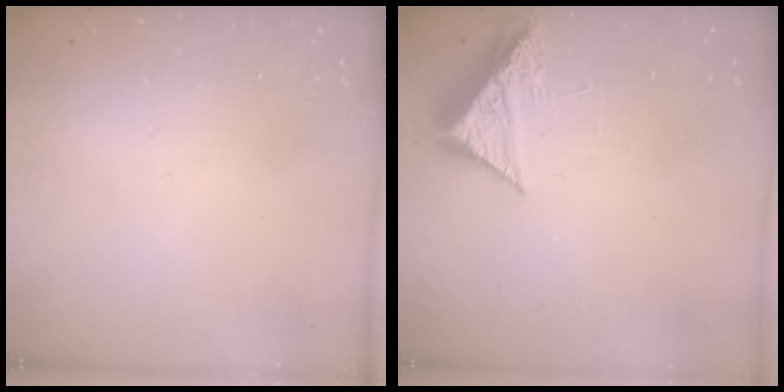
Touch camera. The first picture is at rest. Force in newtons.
{"total": 7.0, "press": 7.0, "slide": 0.3}